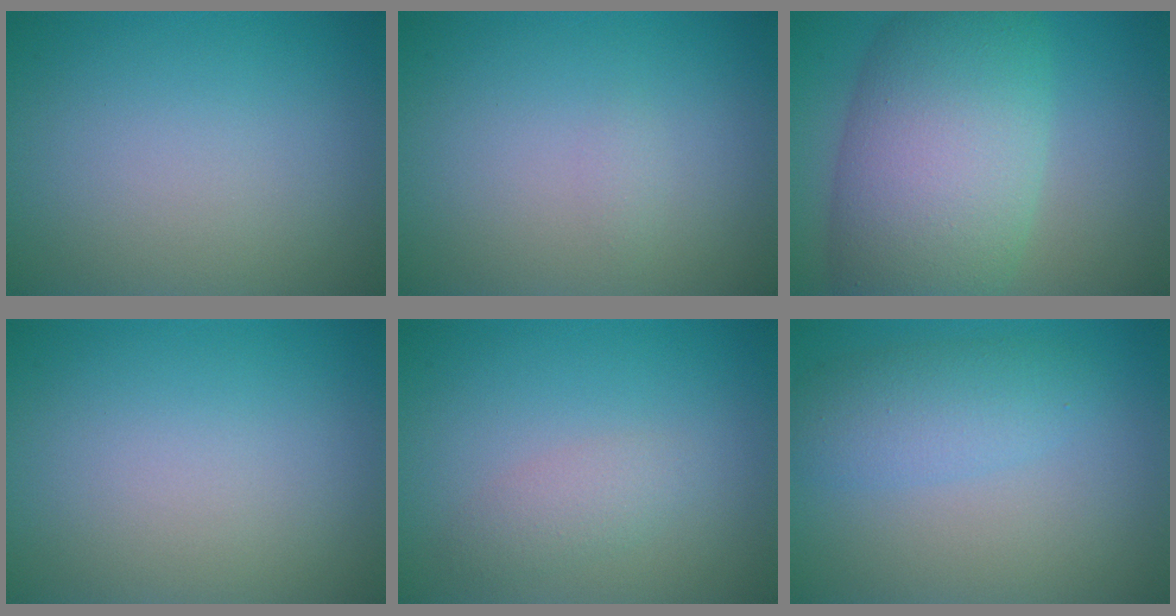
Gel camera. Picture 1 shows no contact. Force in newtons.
{"total": 0.5, "press": 0.5, "slide": 0.1}
{"total": 11.4, "press": 11.4, "slide": 0.5}
{"total": 0.0}
{"total": 1.6, "press": 1.6, "slide": 0.1}
{"total": 3.2, "press": 3.2, "slide": 0.0}